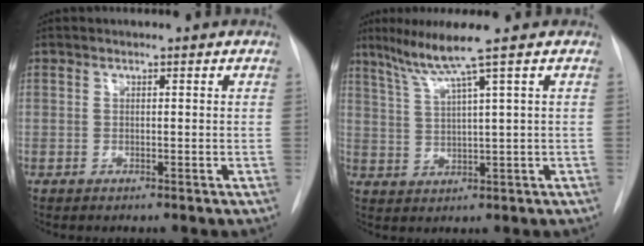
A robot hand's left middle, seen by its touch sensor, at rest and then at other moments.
{"total": 6.2, "force": [4.0, -1.9, 4.4], "torque": [-0.090, 0.002, 0.082]}